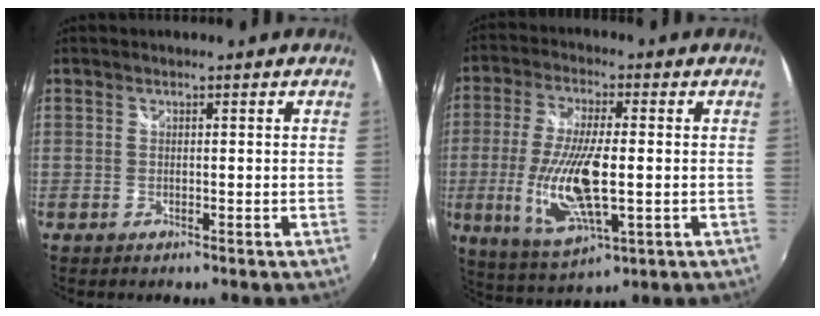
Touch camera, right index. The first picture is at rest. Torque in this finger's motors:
{"motor_torque": [1.39, 0.75, 0.75, 0.21]}